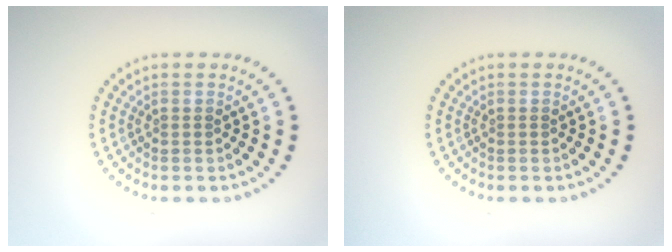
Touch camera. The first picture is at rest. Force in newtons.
{"total": 0.0}